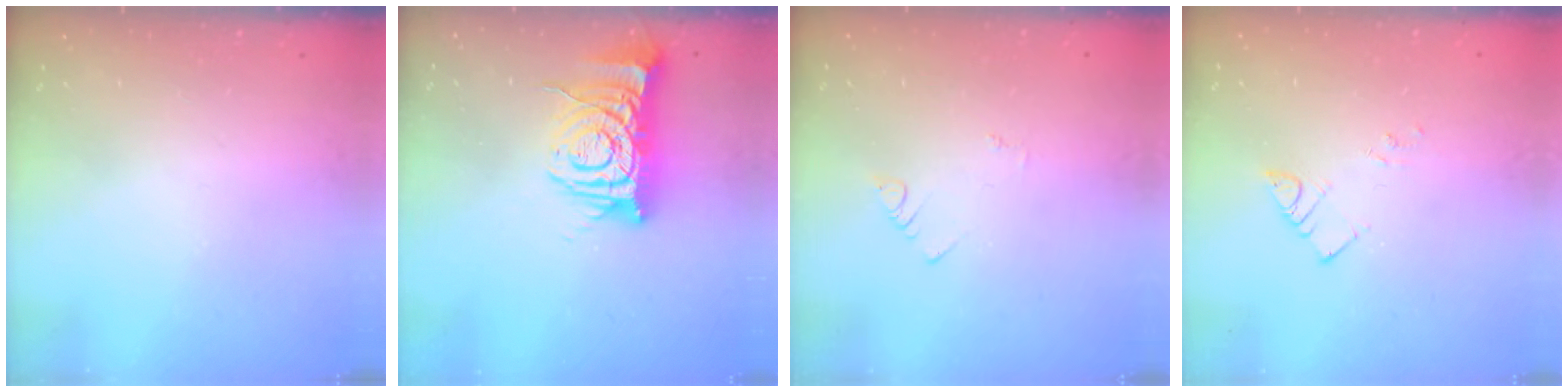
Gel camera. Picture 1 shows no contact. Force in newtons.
{"total": 11.5, "press": 11.4, "slide": 1.4}
{"total": 1.1, "press": 1.1, "slide": 0.3}
{"total": 3.2, "press": 3.2, "slide": 0.4}